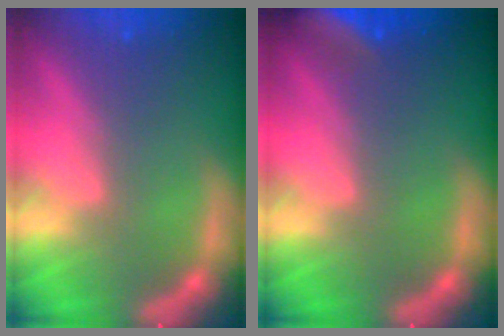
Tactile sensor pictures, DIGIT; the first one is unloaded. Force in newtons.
{"total": 5.5}